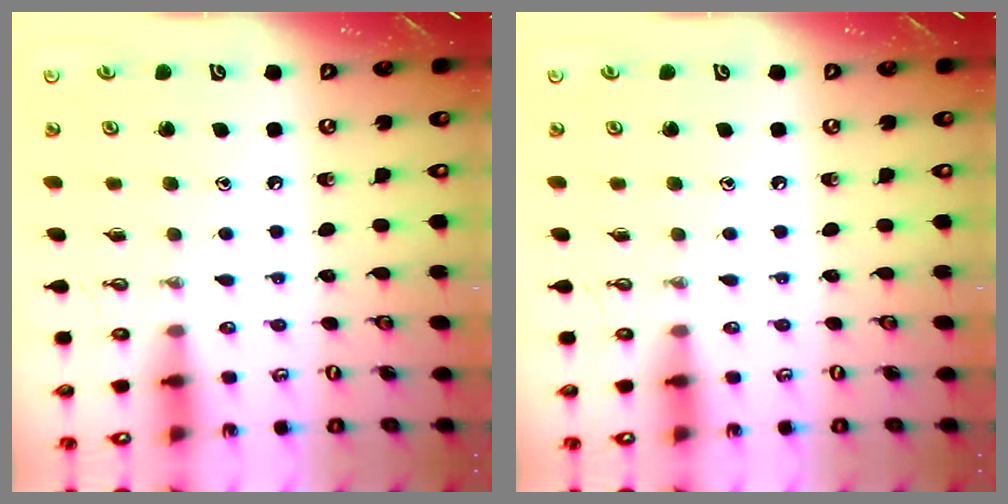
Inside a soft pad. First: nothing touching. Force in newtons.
{"total": 0.0}